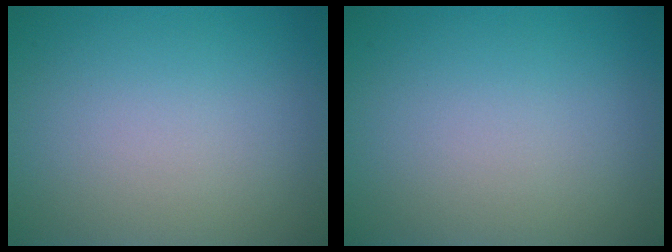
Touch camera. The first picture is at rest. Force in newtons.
{"total": 0.0}